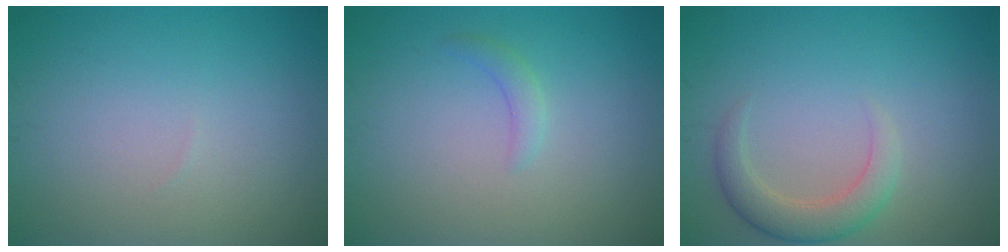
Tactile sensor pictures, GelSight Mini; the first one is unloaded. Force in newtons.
{"total": 1.2, "press": 1.2, "slide": 0.1}
{"total": 3.1, "press": 3.0, "slide": 0.3}